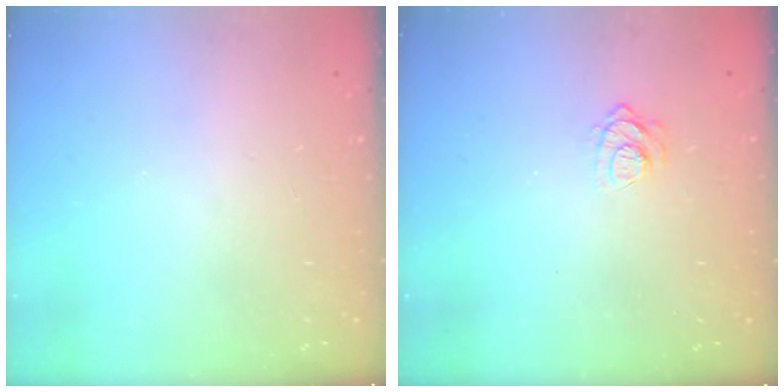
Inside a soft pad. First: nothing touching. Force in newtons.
{"total": 6.9, "press": 6.8, "slide": 1.0}